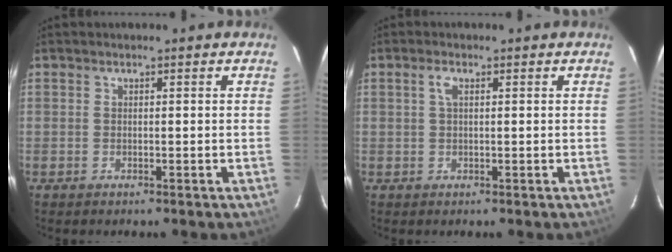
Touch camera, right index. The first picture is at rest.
{"total": 1.6, "force": [0.5, 0.6, 1.4], "torque": [-0.031, 0.004, 0.010]}